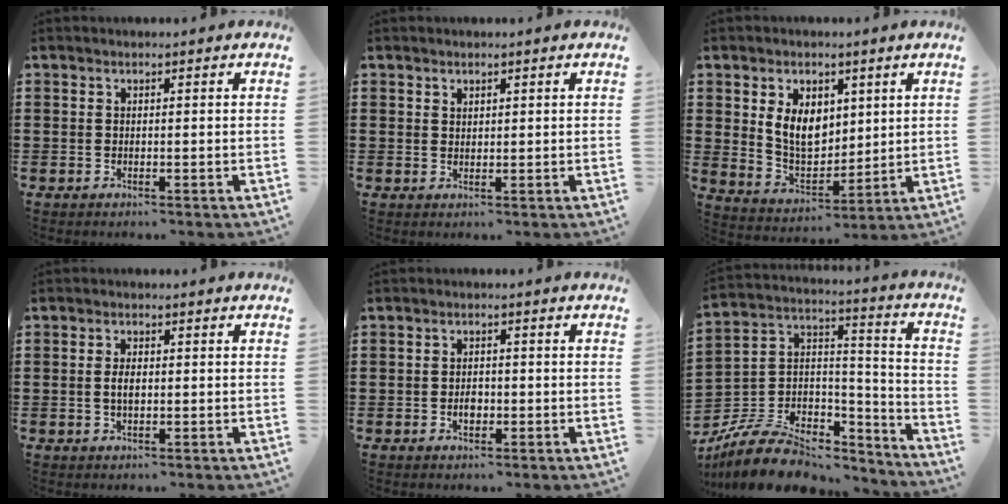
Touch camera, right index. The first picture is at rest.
{"total": 1.2, "force": [1.0, 0.6, 0.1], "torque": [-0.003, 0.003, 0.020]}
{"total": 7.4, "force": [2.3, 5.3, 4.6], "torque": [-0.105, 0.009, 0.042]}
{"total": 2.3, "force": [-0.1, 1.0, 2.0], "torque": [-0.040, 0.003, -0.003]}
{"total": 2.2, "force": [-0.6, 1.5, 1.5], "torque": [-0.021, 0.000, -0.013]}
{"total": 9.7, "force": [-7.1, 5.6, 3.7], "torque": [-0.086, 0.018, -0.132]}